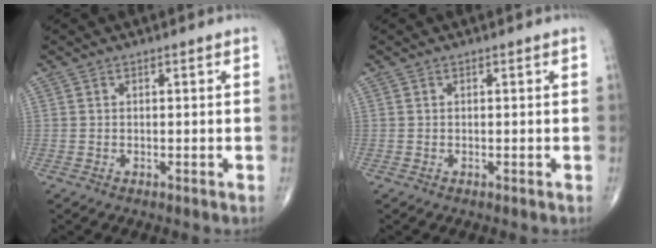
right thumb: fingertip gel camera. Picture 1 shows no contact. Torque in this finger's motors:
{"motor_torque": [0.00, 0.00, -0.03, -0.03, 0.00]}